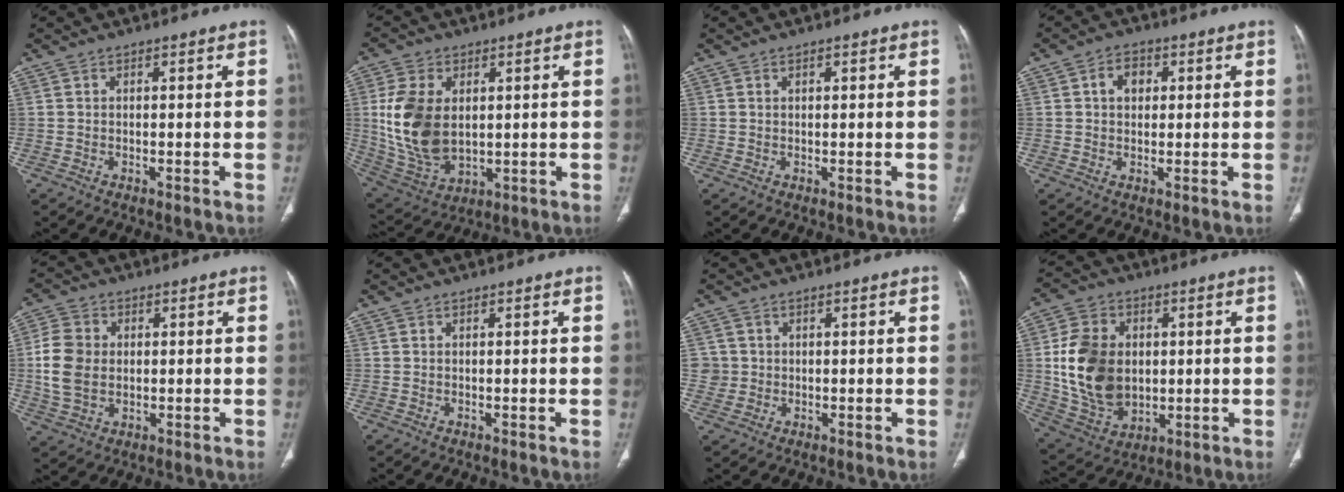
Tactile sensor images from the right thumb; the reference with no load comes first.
{"total": 15.0, "force": [1.7, 9.7, 11.4], "torque": [-0.219, -0.011, 0.048]}
{"total": 0.8, "force": [0.4, 0.4, 0.5], "torque": [-0.008, -0.001, 0.006]}
{"total": 4.6, "force": [1.1, 3.5, 2.7], "torque": [-0.026, 0.007, 0.015]}
{"total": 9.2, "force": [0.2, 7.0, 6.1], "torque": [-0.119, 0.006, 0.005]}
{"total": 0.0}
{"total": 2.7, "force": [0.2, 2.7, 0.0], "torque": [0.018, 0.006, 0.005]}
{"total": 16.5, "force": [0.9, 12.4, 10.9], "torque": [-0.173, -0.004, 0.033]}